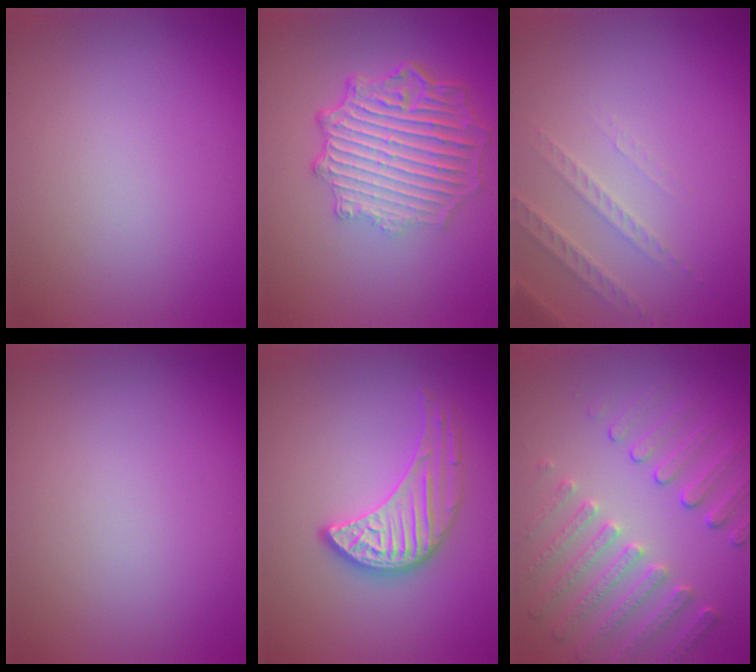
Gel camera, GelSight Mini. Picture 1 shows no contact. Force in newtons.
{"total": 6.9, "press": 5.0, "slide": 4.7}
{"total": 2.2, "press": 2.1, "slide": 0.7}
{"total": 0.0}
{"total": 3.5, "press": 3.4, "slide": 1.1}
{"total": 4.6, "press": 3.8, "slide": 2.6}